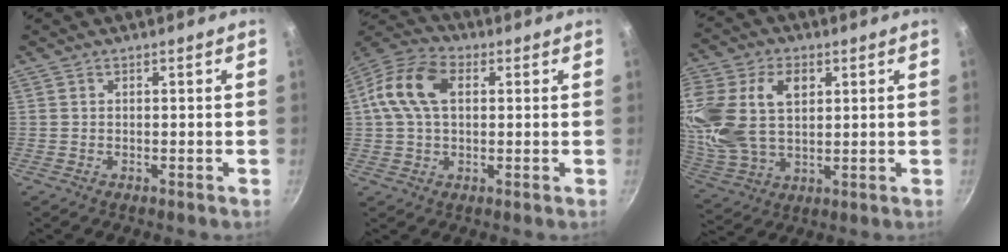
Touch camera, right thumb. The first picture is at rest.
{"total": 11.8, "force": [2.3, 7.5, 8.8], "torque": [-0.157, 0.023, 0.026]}
{"total": 20.0, "force": [5.4, 13.1, 14.1], "torque": [-0.307, -0.003, 0.106]}